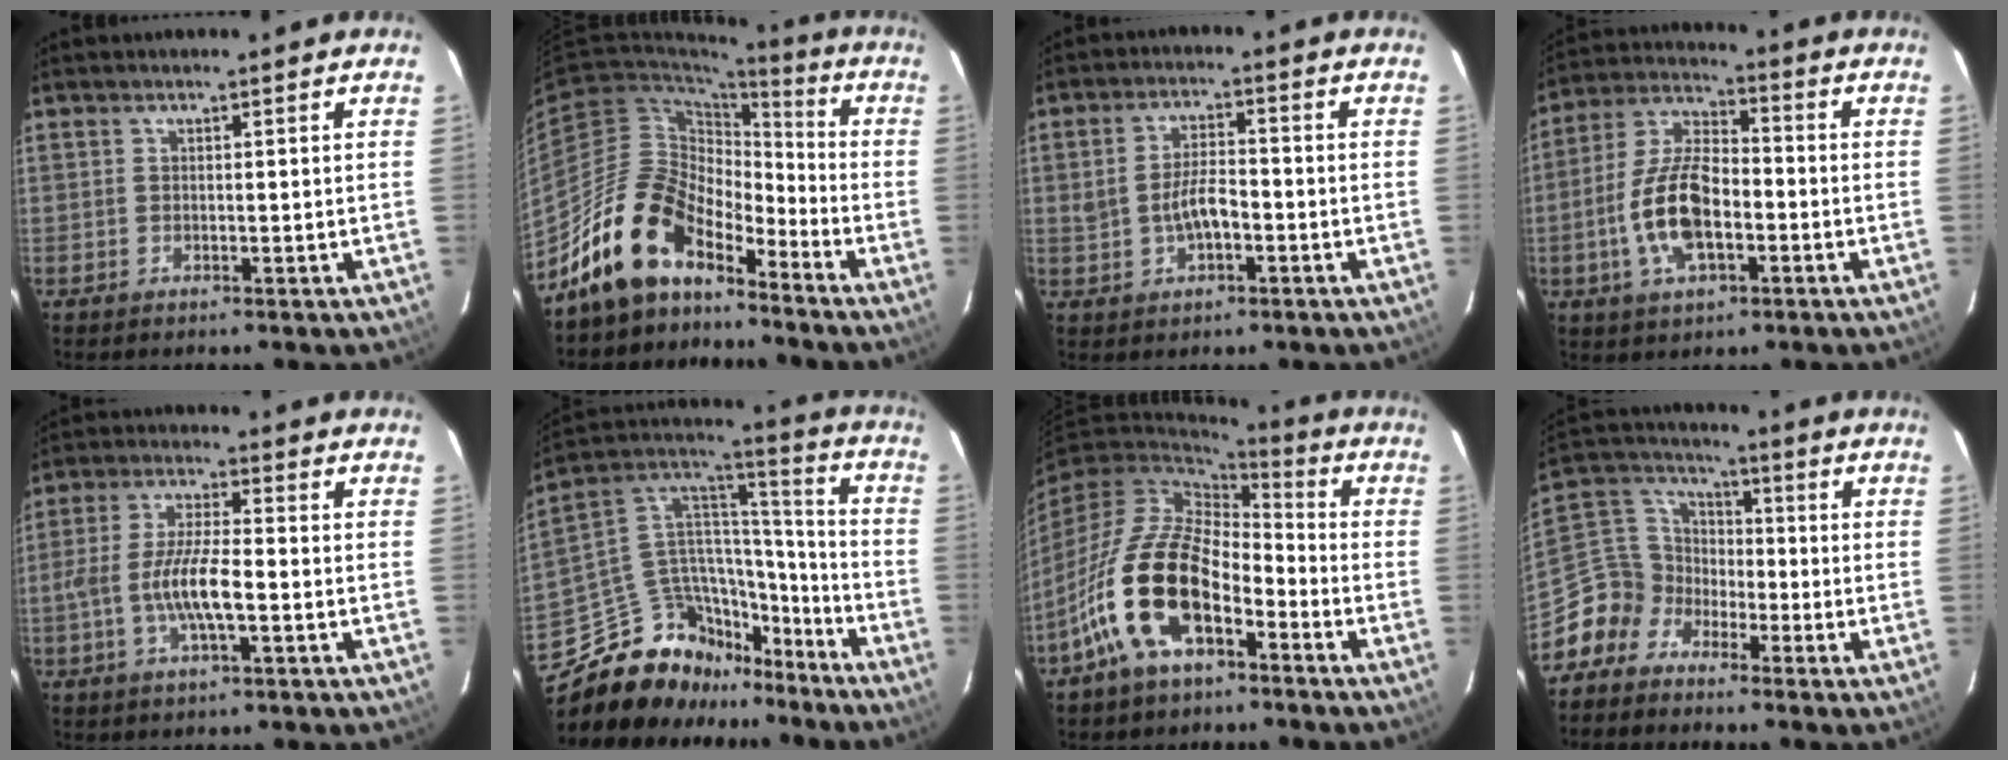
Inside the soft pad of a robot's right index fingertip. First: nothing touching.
{"total": 14.8, "force": [-11.6, 6.9, 6.1], "torque": [-0.117, 0.022, -0.213]}
{"total": 5.7, "force": [-1.2, 2.6, 4.9], "torque": [-0.094, 0.007, -0.013]}
{"total": 13.0, "force": [-3.5, 6.1, 11.0], "torque": [-0.230, 0.009, -0.065]}
{"total": 9.2, "force": [-2.4, 2.2, 8.7], "torque": [-0.176, 0.001, -0.046]}
{"total": 22.8, "force": [-17.5, 12.0, 8.3], "torque": [-0.176, 0.054, -0.280]}
{"total": 15.8, "force": [-8.3, 7.6, 11.0], "torque": [-0.217, 0.010, -0.156]}
{"total": 8.8, "force": [-6.1, 6.3, 0.9], "torque": [-0.042, 0.044, -0.144]}